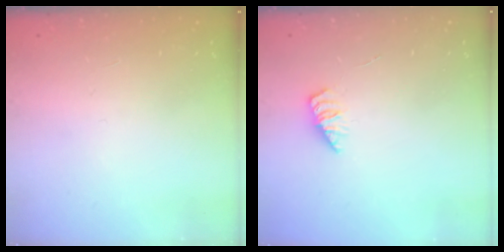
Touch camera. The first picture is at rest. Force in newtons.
{"total": 2.2, "press": 2.1, "slide": 0.3}